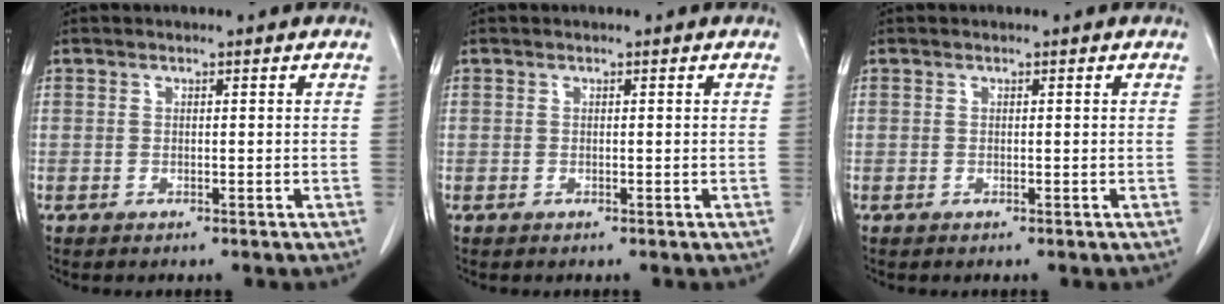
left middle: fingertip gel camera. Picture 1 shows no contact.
{"total": 0.0}
{"total": 0.0}